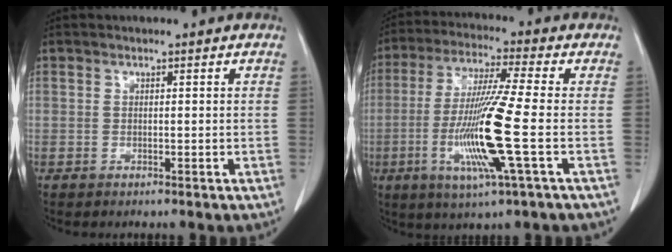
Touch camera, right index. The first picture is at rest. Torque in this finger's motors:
{"motor_torque": [2.14, 0.00, 1.05, 0.21]}